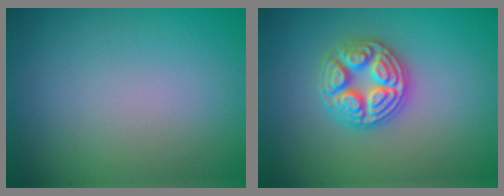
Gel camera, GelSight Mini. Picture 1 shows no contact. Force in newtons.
{"total": 4.9, "press": 4.9, "slide": 0.5}